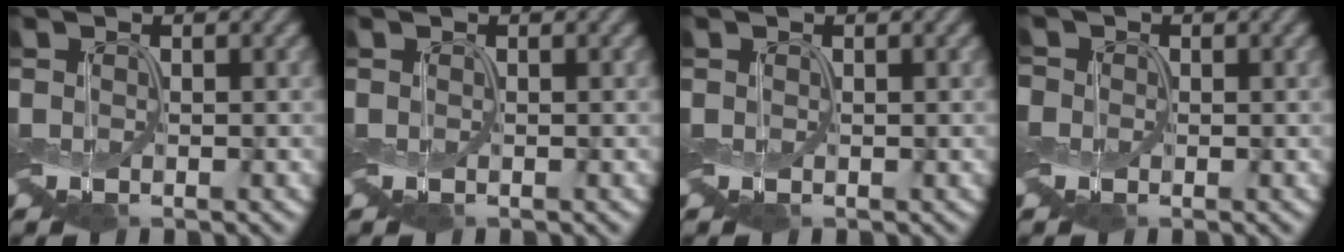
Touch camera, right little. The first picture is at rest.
{"total": 0.0}
{"total": 0.0}
{"total": 0.8, "force": [-0.1, 0.7, -0.2], "torque": [0.003, 0.003, -0.009]}